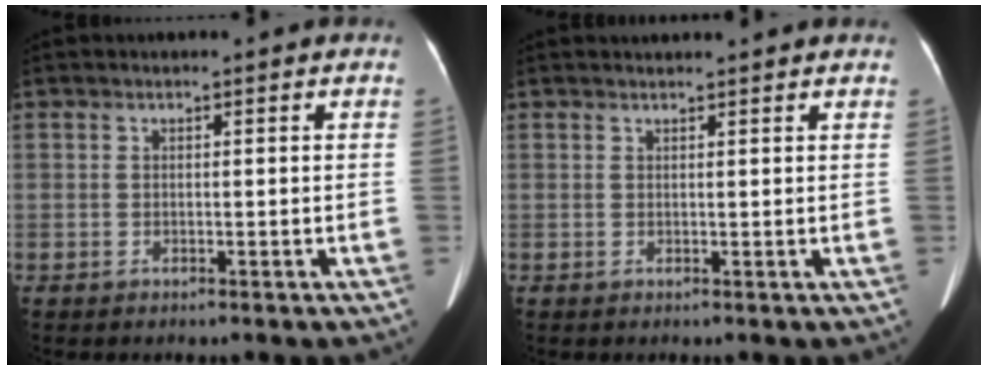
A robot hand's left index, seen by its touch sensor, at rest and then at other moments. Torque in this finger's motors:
{"motor_torque": [-0.31, 0.03, -0.10, -0.01]}